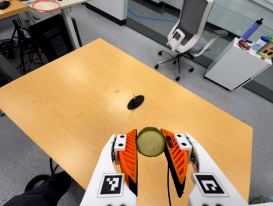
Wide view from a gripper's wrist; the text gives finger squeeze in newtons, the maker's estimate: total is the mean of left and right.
{"total": 7.7, "left": 7.1, "right": 8.3}